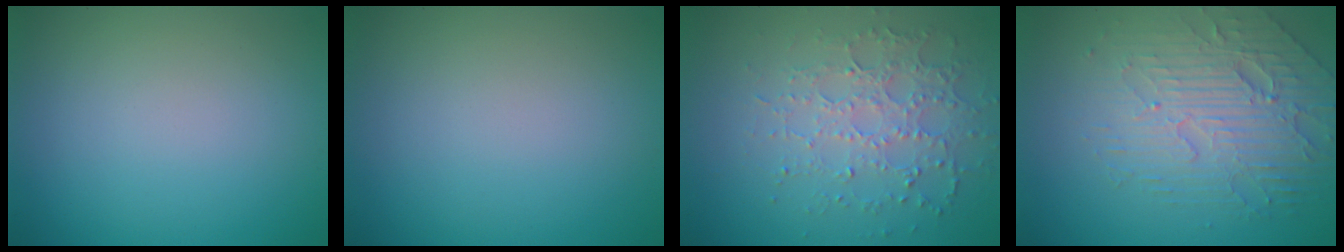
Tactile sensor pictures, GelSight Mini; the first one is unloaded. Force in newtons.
{"total": 0.0}
{"total": 3.5, "press": 3.3, "slide": 1.2}
{"total": 5.2, "press": 4.2, "slide": 3.0}